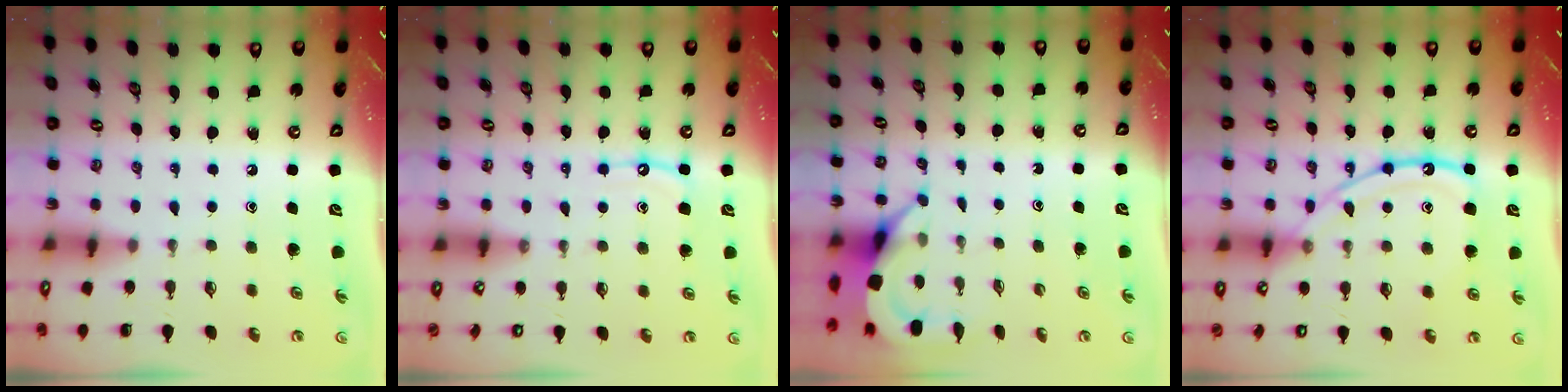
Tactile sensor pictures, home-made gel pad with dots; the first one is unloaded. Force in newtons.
{"total": 6.1, "press": 6.1, "slide": 0.6}
{"total": 4.6, "press": 4.6, "slide": 0.5}
{"total": 13.7, "press": 13.6, "slide": 1.2}